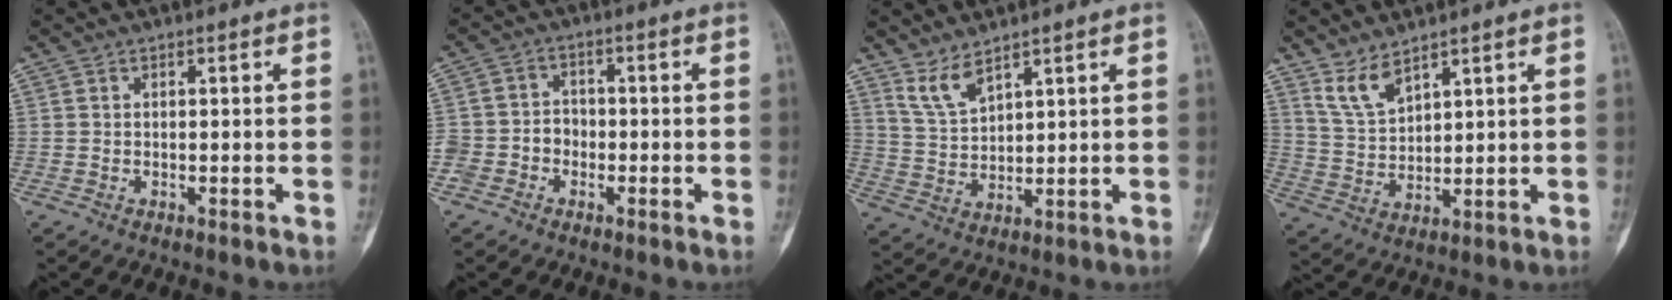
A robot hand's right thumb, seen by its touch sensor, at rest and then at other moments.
{"total": 5.8, "force": [-2.1, 5.1, 1.9], "torque": [-0.016, 0.027, -0.039]}
{"total": 5.4, "force": [4.3, 1.7, 2.8], "torque": [-0.054, -0.031, 0.097]}
{"total": 6.0, "force": [4.7, 2.2, 3.0], "torque": [-0.054, -0.032, 0.106]}